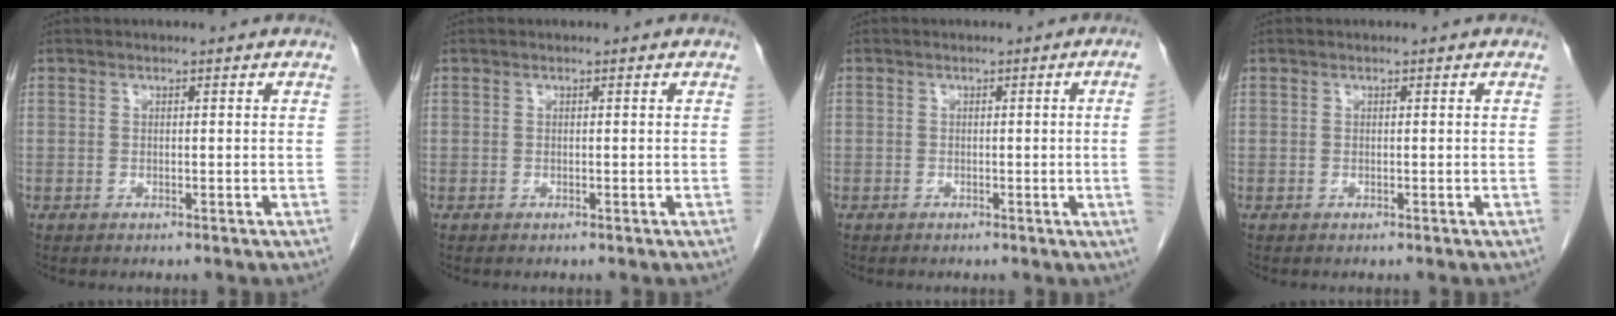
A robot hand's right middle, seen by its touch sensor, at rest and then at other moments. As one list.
[{"total": 0.0}, {"total": 2.8, "force": [-0.2, -1.1, 2.6], "torque": [-0.026, -0.002, -0.001]}, {"total": 0.0}]